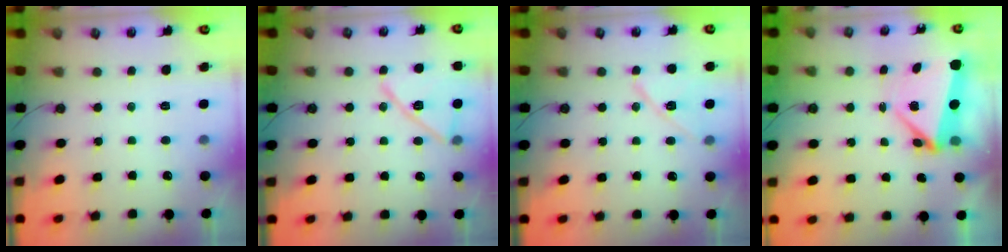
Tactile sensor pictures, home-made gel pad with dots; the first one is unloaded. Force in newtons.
{"total": 13.9, "press": 13.6, "slide": 2.6}
{"total": 11.1, "press": 11.0, "slide": 1.7}
{"total": 6.0, "press": 5.1, "slide": 3.1}